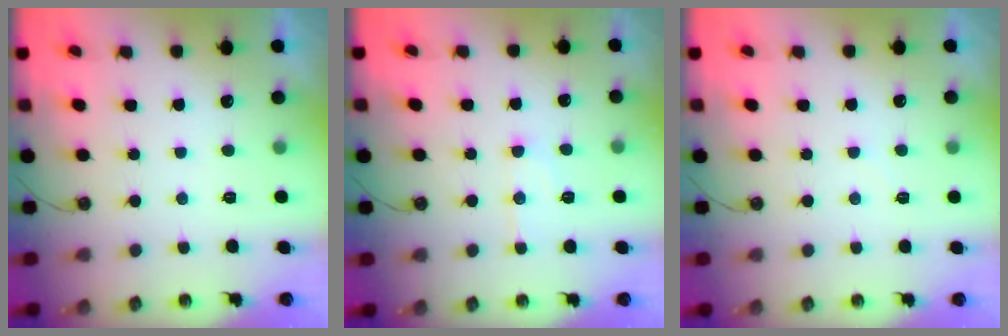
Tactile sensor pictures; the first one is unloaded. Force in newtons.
{"total": 8.3, "press": 8.2, "slide": 0.7}
{"total": 2.2, "press": 2.2, "slide": 0.4}